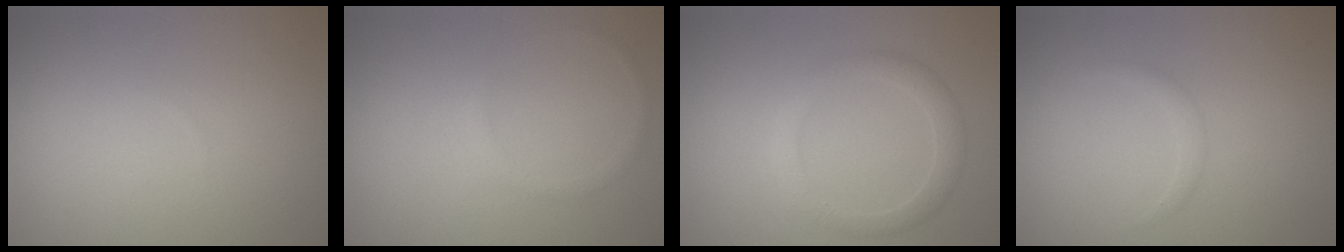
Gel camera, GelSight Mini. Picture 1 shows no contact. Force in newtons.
{"total": 0.8, "press": 0.8, "slide": 0.0}
{"total": 2.3, "press": 2.3, "slide": 0.1}
{"total": 0.8, "press": 0.8, "slide": 0.1}